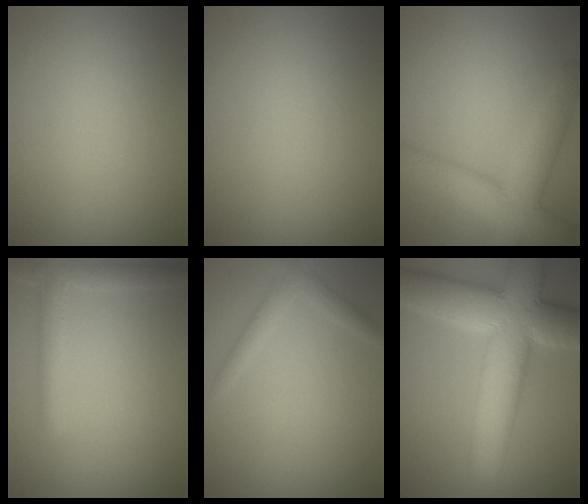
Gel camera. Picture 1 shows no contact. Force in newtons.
{"total": 0.0}
{"total": 7.3, "press": 7.3, "slide": 0.4}
{"total": 2.8, "press": 2.8, "slide": 0.2}
{"total": 1.7, "press": 1.7, "slide": 0.1}
{"total": 11.8, "press": 11.8, "slide": 0.6}